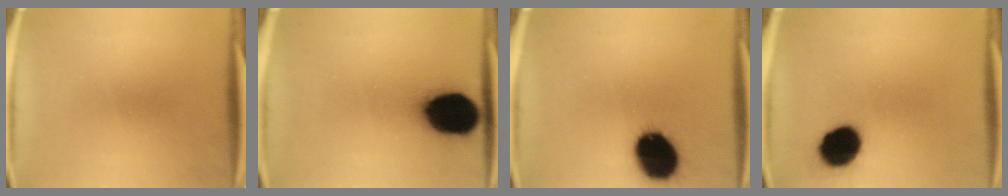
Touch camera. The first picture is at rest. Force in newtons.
{"total": 19.8}
{"total": 18.2}
{"total": 12.9}